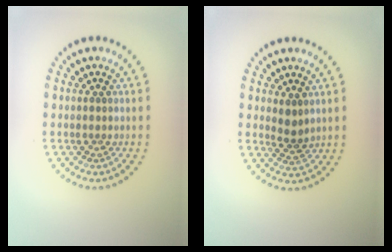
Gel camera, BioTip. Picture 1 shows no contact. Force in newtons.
{"total": 1.5, "press": 1.3, "slide": 0.9}